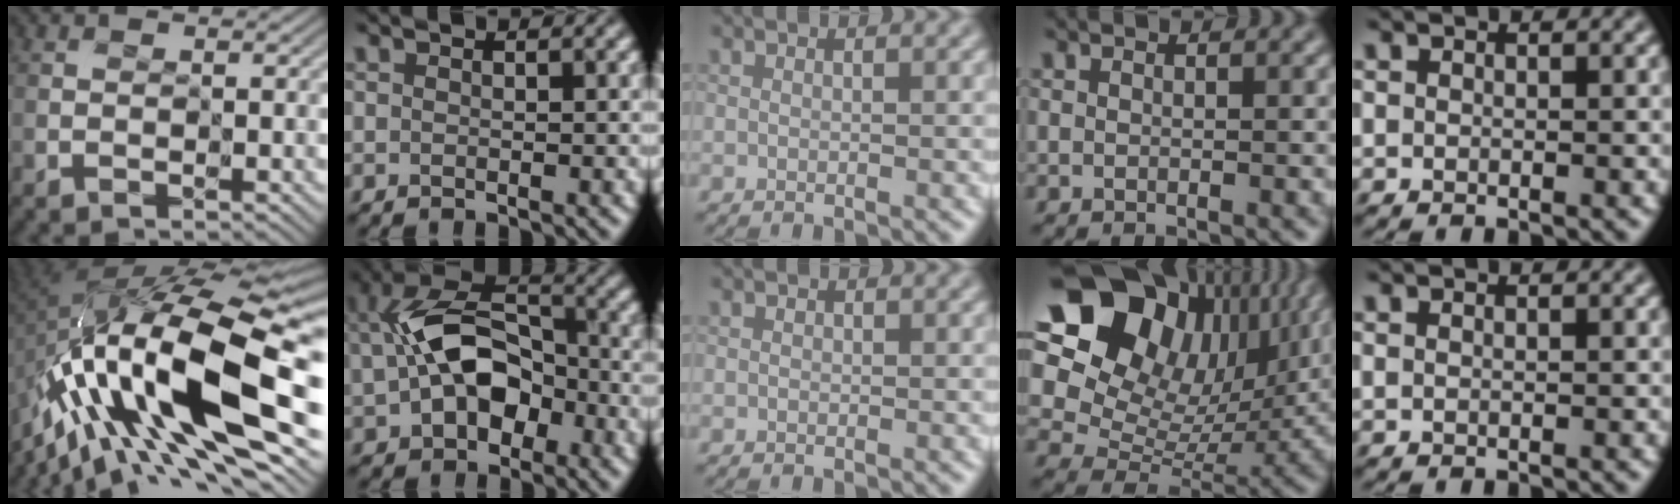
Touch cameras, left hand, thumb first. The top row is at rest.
{"thumb": {"total": 19.0, "force": [-5.2, 8.2, 16.3], "torque": [-0.313, 0.019, -0.109]}, "index": {"total": 8.1, "force": [-0.8, 5.2, 6.2], "torque": [-0.127, 0.005, -0.016]}, "ring": {"total": 15.2, "force": [7.0, 10.7, 8.2], "torque": [-0.162, 0.040, 0.127]}}